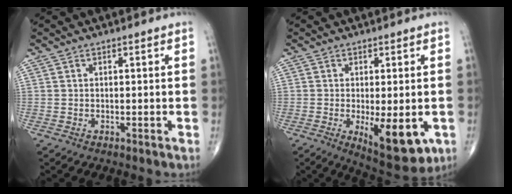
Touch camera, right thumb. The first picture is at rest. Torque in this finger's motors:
{"motor_torque": [0.82, 1.82, 0.01, -0.13, 0.30]}